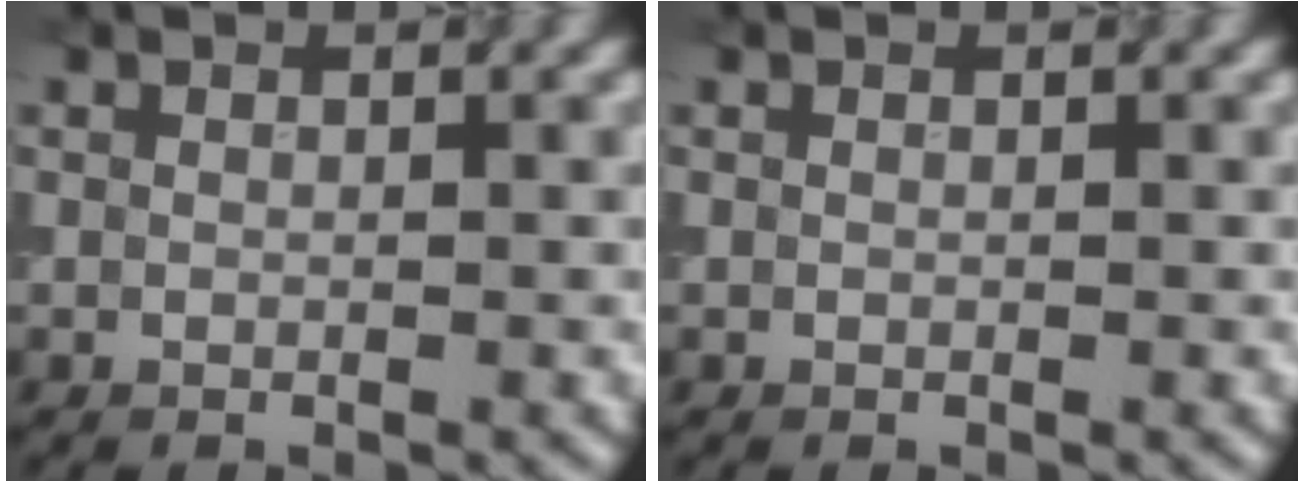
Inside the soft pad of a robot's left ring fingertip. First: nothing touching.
{"total": 0.0}